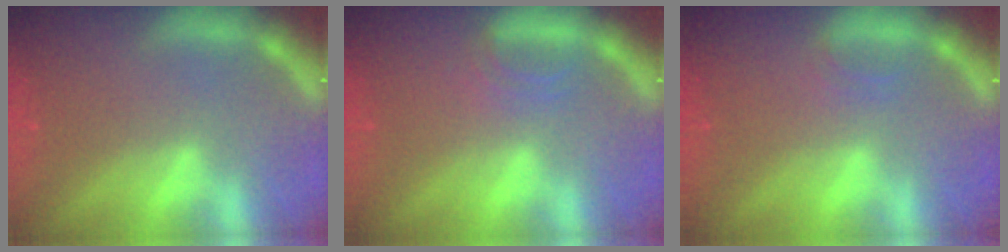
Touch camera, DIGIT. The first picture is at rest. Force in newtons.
{"total": 1.9}
{"total": 0.9}